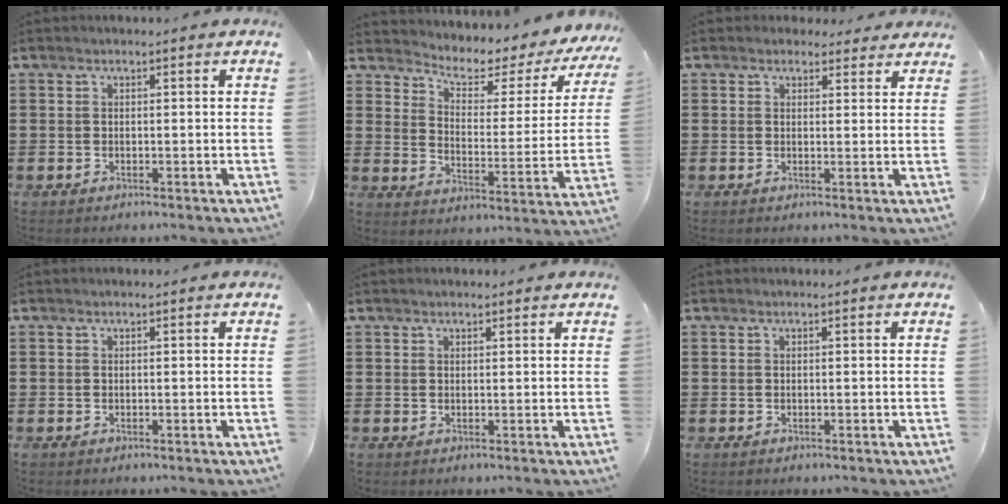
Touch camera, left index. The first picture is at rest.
{"total": 3.8, "force": [3.0, 1.5, 1.8], "torque": [-0.043, -0.032, 0.037]}
{"total": 2.2, "force": [1.9, 1.1, 0.3], "torque": [-0.004, 0.002, 0.034]}
{"total": 0.0}
{"total": 0.7, "force": [0.6, 0.3, 0.2], "torque": [-0.005, 0.002, 0.012]}
{"total": 0.0}